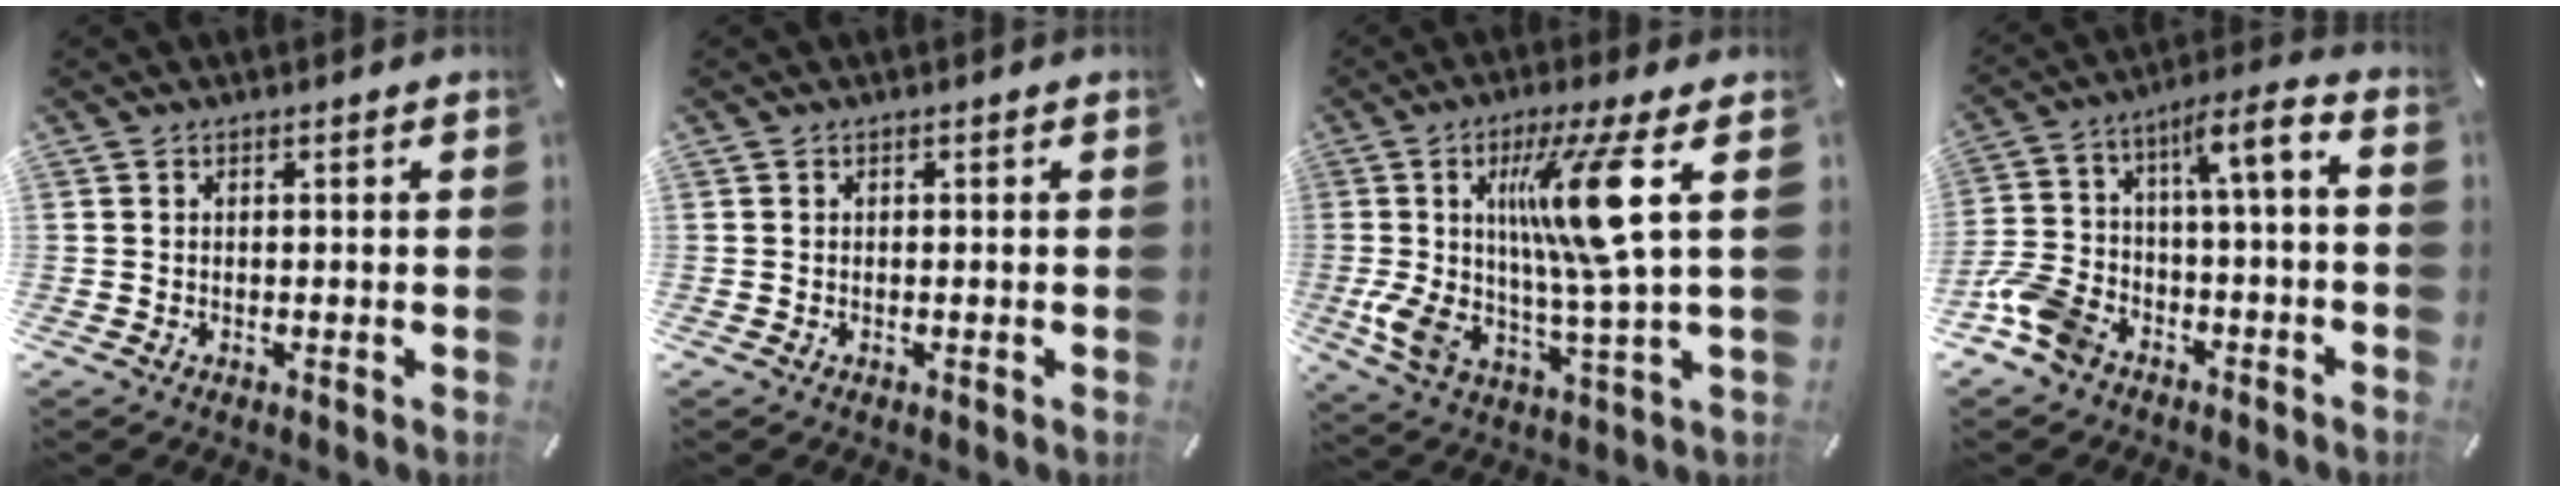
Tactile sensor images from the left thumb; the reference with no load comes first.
{"total": 0.0}
{"total": 18.7, "force": [4.2, 3.1, 18.0], "torque": [-0.344, -0.020, 0.048]}
{"total": 11.0, "force": [-4.1, 5.2, 8.8], "torque": [-0.170, 0.021, -0.082]}